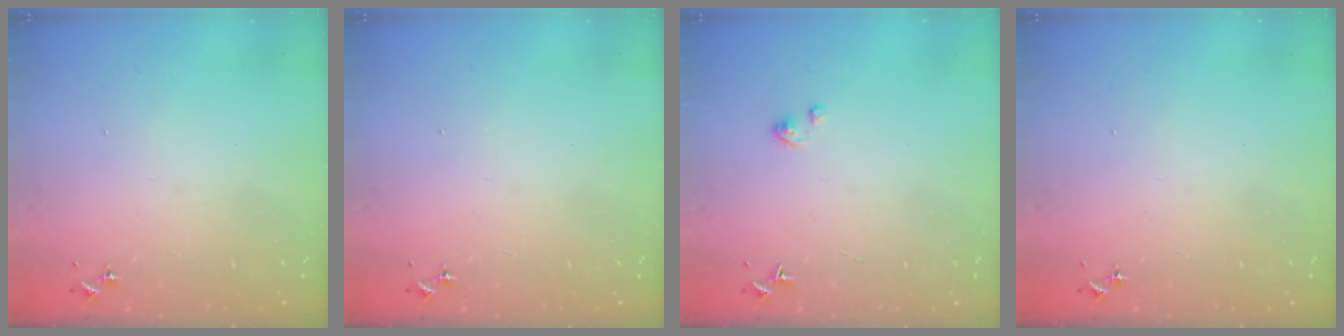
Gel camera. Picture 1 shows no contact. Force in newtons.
{"total": 0.0}
{"total": 0.9, "press": 0.8, "slide": 0.2}
{"total": 0.0}